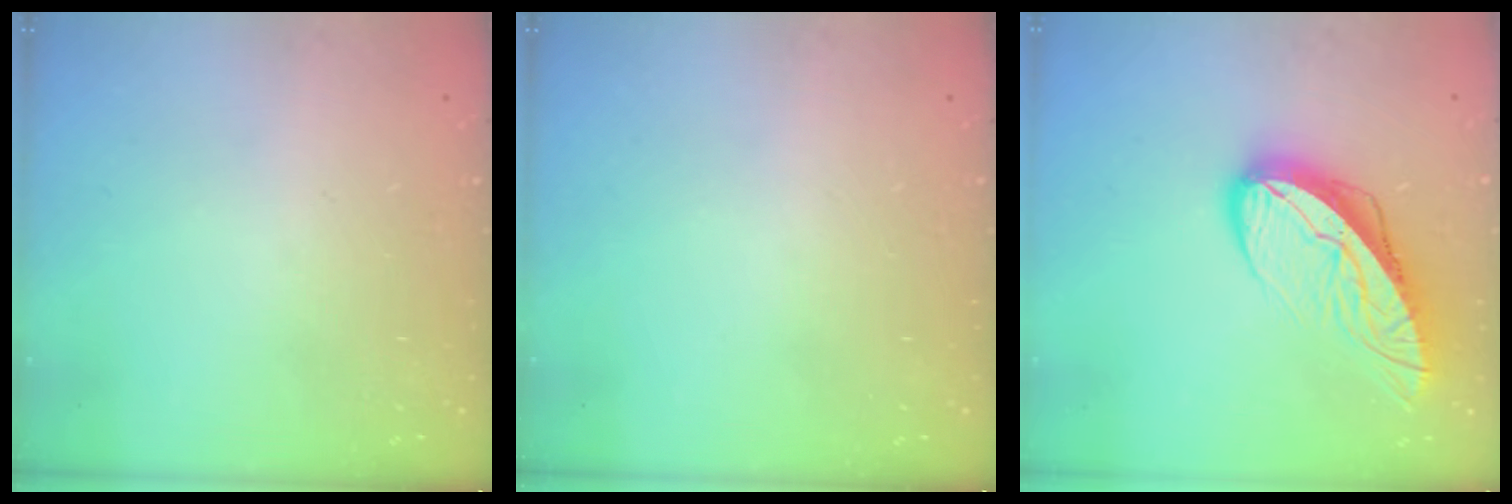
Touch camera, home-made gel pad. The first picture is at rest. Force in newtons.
{"total": 0.0}
{"total": 11.5, "press": 11.4, "slide": 1.5}